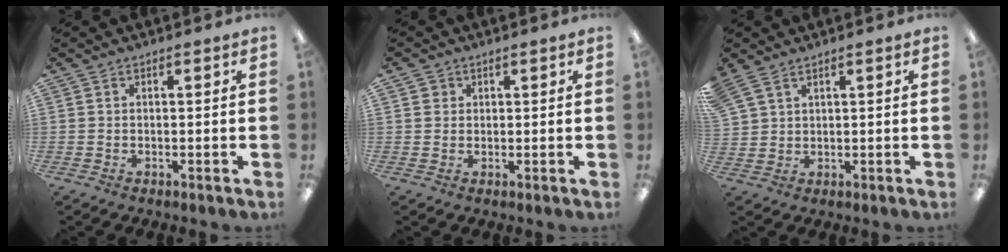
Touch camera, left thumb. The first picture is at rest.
{"total": 1.8, "force": [0.8, 1.5, 0.3], "torque": [0.000, 0.000, 0.013]}
{"total": 4.3, "force": [3.3, 2.1, 1.7], "torque": [-0.041, -0.009, 0.066]}